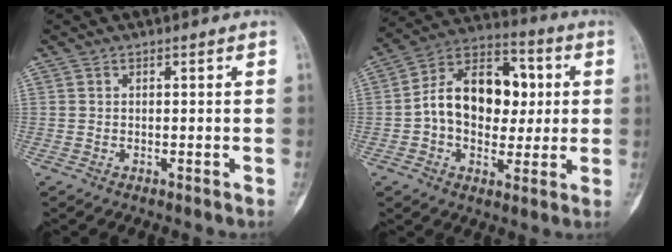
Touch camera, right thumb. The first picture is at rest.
{"total": 17.3, "force": [1.1, 11.9, 12.5], "torque": [-0.155, 0.031, 0.012]}